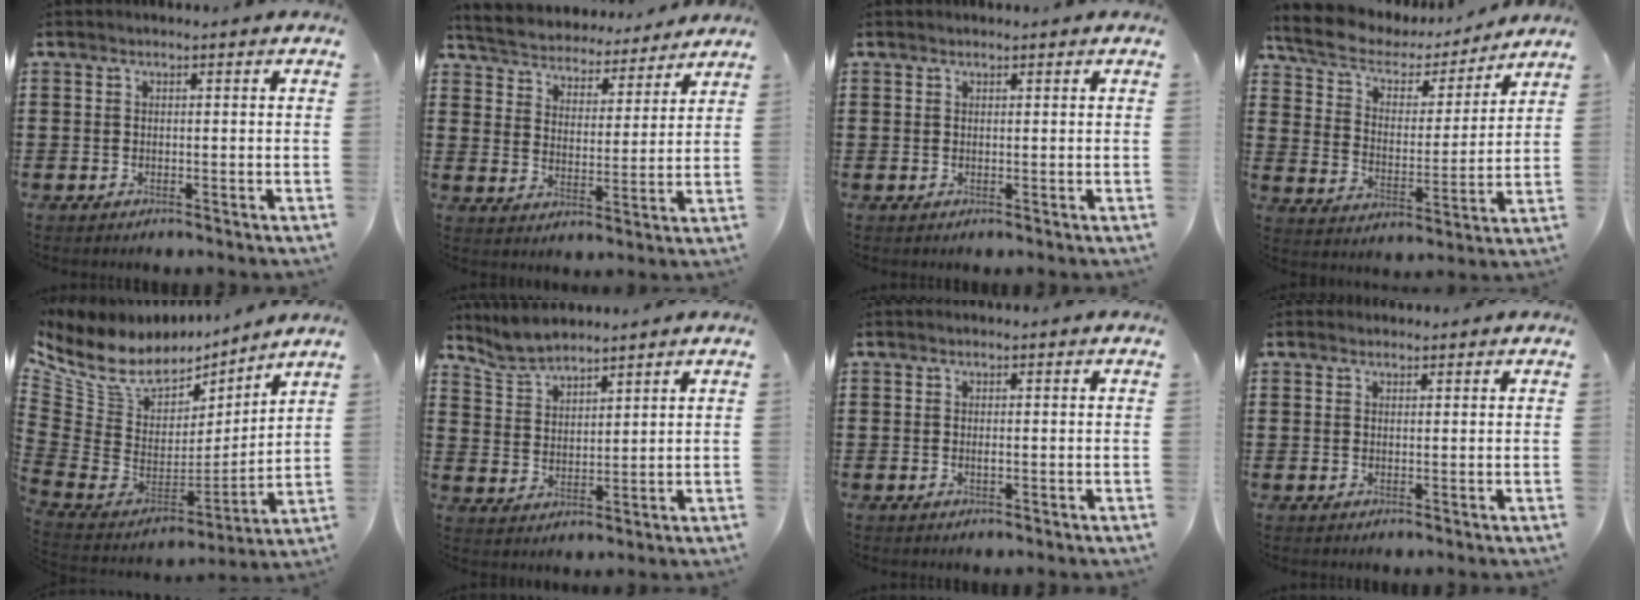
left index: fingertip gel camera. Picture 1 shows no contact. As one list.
[{"total": 4.7, "force": [4.7, 0.2, -0.1], "torque": [-0.026, -0.037, 0.077]}, {"total": 0.5, "force": [0.5, 0.1, 0.1], "torque": [-0.003, 0.000, 0.010]}, {"total": 6.1, "force": [5.0, 2.4, 2.5], "torque": [-0.075, -0.029, 0.083]}, {"total": 8.7, "force": [6.0, 5.2, 3.7], "torque": [-0.124, -0.051, 0.105]}, {"total": 5.1, "force": [4.9, 1.1, 1.1], "torque": [-0.040, -0.011, 0.092]}, {"total": 0.6, "force": [-0.1, 0.1, 0.6], "torque": [-0.012, -0.003, -0.001]}, {"total": 1.0, "force": [1.0, 0.3, 0.1], "torque": [-0.004, 0.002, 0.020]}]